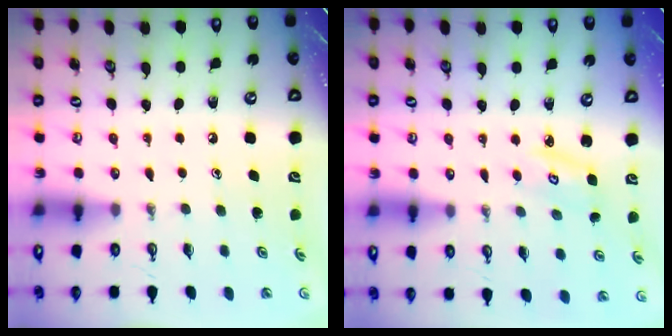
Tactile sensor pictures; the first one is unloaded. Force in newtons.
{"total": 4.3, "press": 4.3, "slide": 0.4}